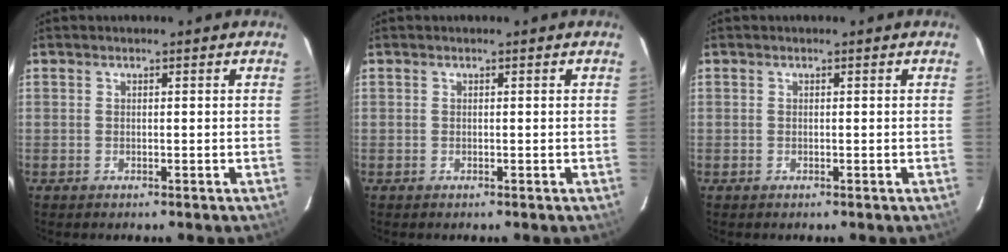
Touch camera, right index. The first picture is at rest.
{"total": 0.0}
{"total": 0.0}